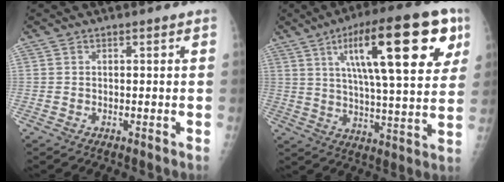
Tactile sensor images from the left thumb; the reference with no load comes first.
{"total": 25.1, "force": [10.4, 7.0, 21.7], "torque": [-0.305, -0.010, 0.159]}